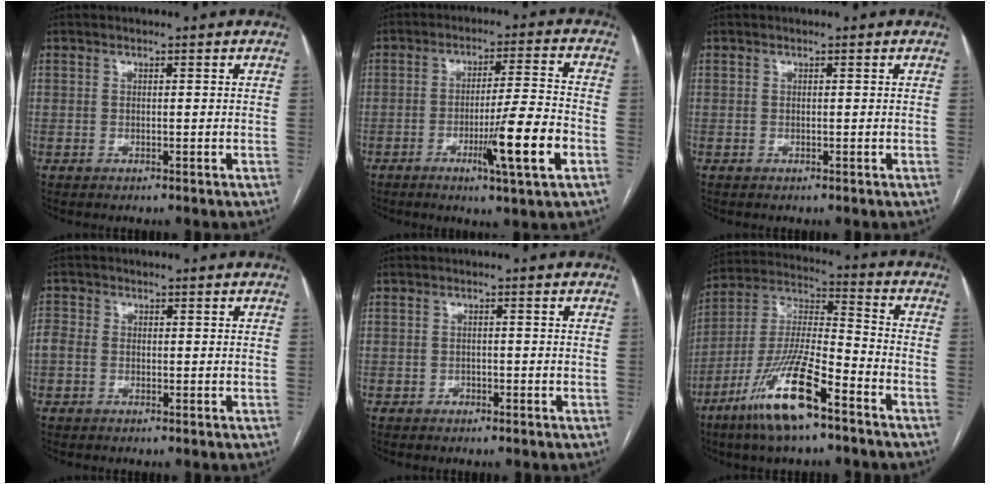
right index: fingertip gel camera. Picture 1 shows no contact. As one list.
[{"total": 10.7, "force": [-3.9, -0.6, 9.9], "torque": [-0.157, -0.011, -0.063]}, {"total": 0.0}, {"total": 2.6, "force": [-0.6, 2.1, 1.4], "torque": [-0.041, 0.010, -0.015]}, {"total": 0.8, "force": [-0.6, 0.5, 0.1], "torque": [-0.003, 0.003, -0.009]}, {"total": 15.5, "force": [-9.2, 2.6, 12.2], "torque": [-0.250, -0.017, -0.169]}]